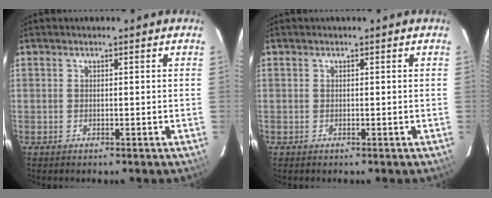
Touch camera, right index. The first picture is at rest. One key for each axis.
{"total": 0.0}